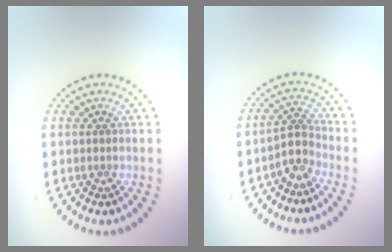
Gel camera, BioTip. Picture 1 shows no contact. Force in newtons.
{"total": 2.4, "press": 1.8, "slide": 1.6}